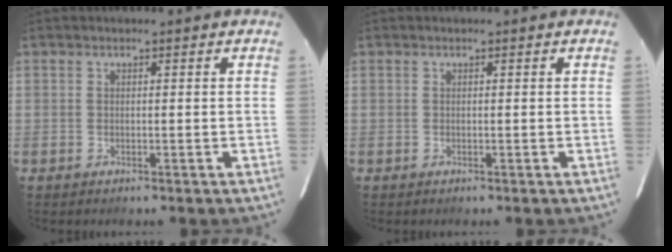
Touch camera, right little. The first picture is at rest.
{"total": 0.0}